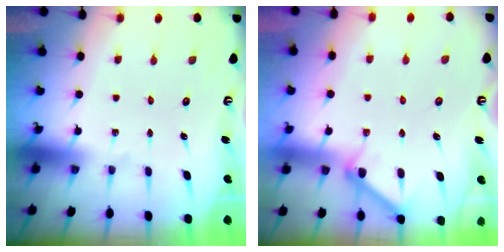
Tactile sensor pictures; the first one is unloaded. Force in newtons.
{"total": 5.8, "press": 5.8, "slide": 0.8}